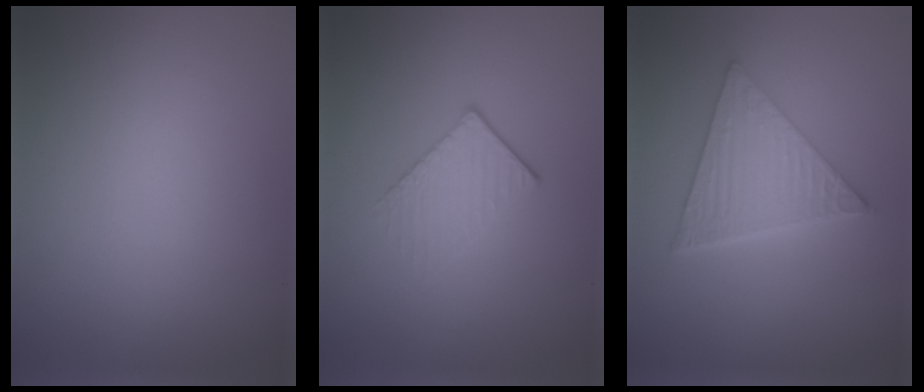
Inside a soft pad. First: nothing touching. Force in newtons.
{"total": 1.8, "press": 1.4, "slide": 1.1}
{"total": 6.1, "press": 4.4, "slide": 4.2}